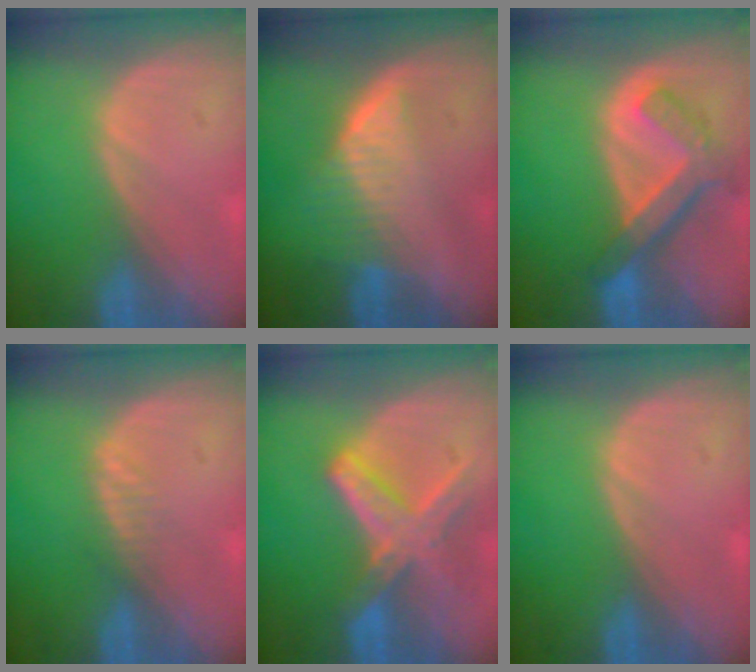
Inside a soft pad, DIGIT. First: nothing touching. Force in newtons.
{"total": 6.6, "press": 5.8, "slide": 3.1}
{"total": 7.6, "press": 6.6, "slide": 3.7}
{"total": 1.6, "press": 1.6, "slide": 0.1}
{"total": 8.3, "press": 7.3, "slide": 4.0}
{"total": 0.0}